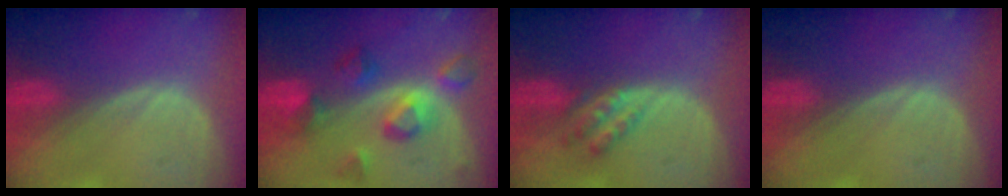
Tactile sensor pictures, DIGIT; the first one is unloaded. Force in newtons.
{"total": 7.6, "press": 7.5, "slide": 1.4}
{"total": 4.5, "press": 3.9, "slide": 2.2}
{"total": 0.0}